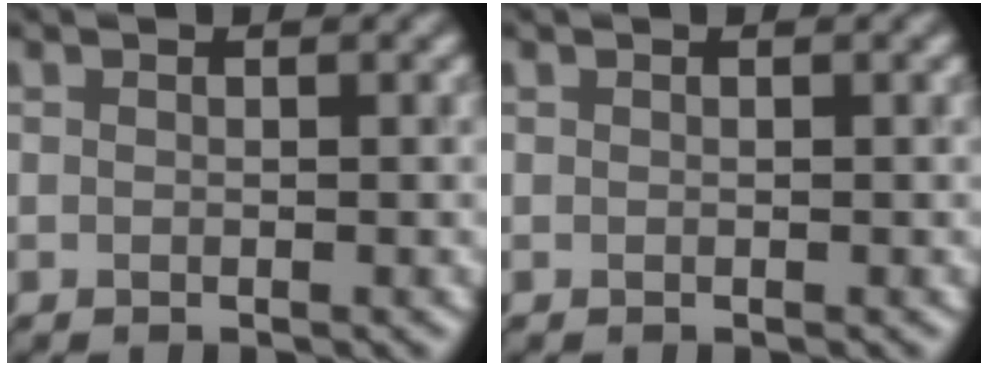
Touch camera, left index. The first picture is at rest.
{"total": 0.0}